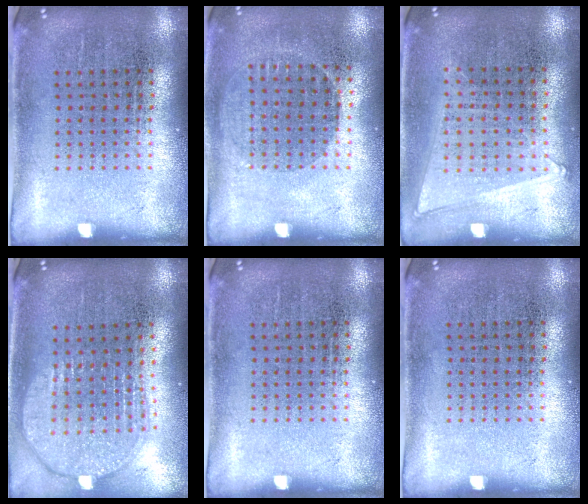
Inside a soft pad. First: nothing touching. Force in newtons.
{"total": 1.0, "press": 0.8, "slide": 0.5}
{"total": 1.1, "press": 1.0, "slide": 0.5}
{"total": 2.0, "press": 1.6, "slide": 1.1}
{"total": 0.0}
{"total": 0.0}